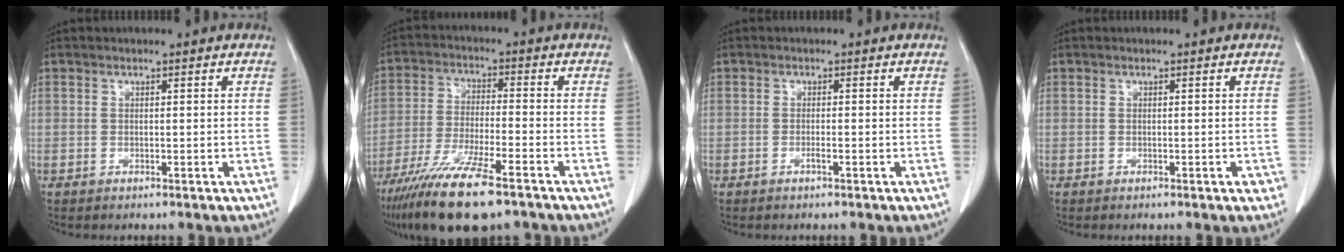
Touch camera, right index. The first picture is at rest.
{"total": 14.3, "force": [-10.0, 2.1, 10.0], "torque": [-0.200, -0.042, -0.178]}
{"total": 0.9, "force": [-0.5, 0.0, 0.8], "torque": [-0.014, 0.002, -0.007]}
{"total": 0.9, "force": [-0.4, 0.3, 0.7], "torque": [-0.008, 0.000, -0.005]}